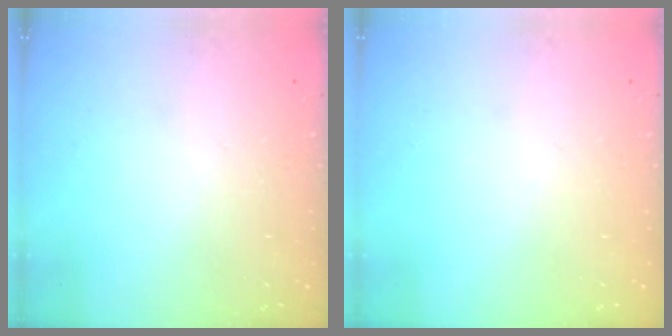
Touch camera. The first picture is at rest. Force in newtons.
{"total": 0.0}